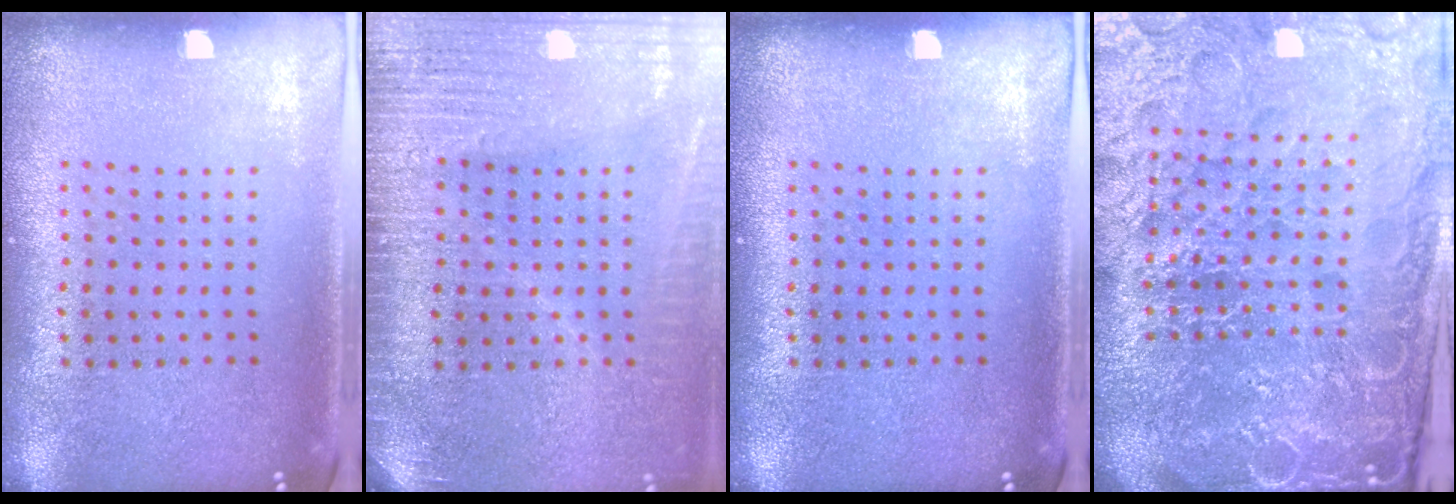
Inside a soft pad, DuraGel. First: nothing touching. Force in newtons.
{"total": 3.6, "press": 3.2, "slide": 1.6}
{"total": 0.0}
{"total": 6.9, "press": 6.0, "slide": 3.2}